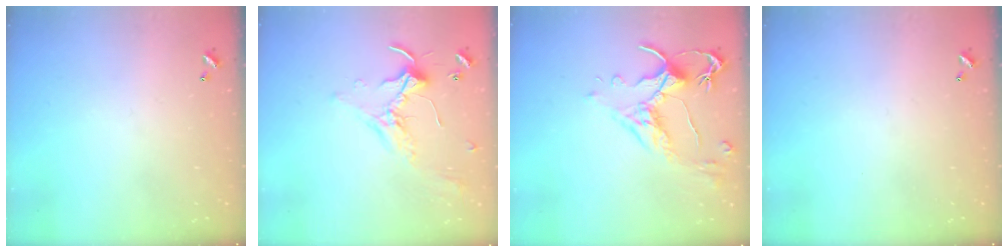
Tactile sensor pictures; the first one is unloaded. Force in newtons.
{"total": 1.7, "press": 1.6, "slide": 0.2}
{"total": 2.5, "press": 2.1, "slide": 1.4}
{"total": 0.0}